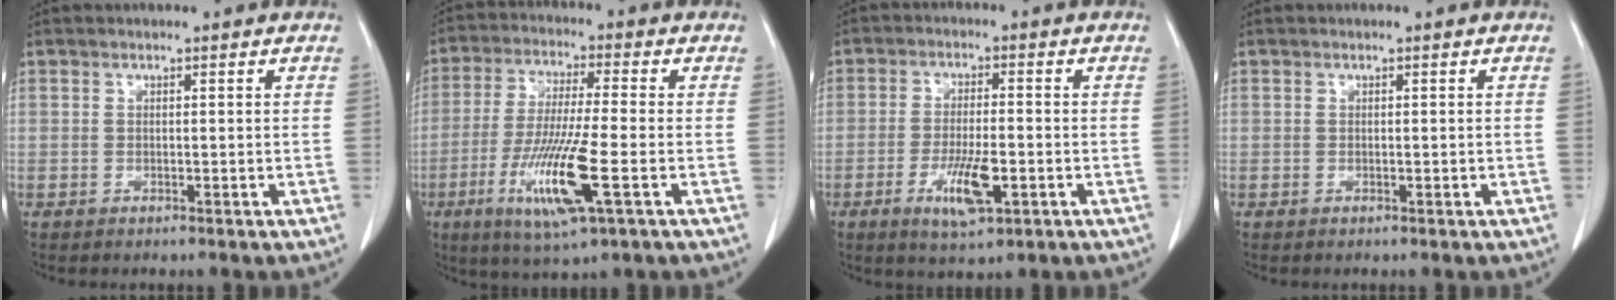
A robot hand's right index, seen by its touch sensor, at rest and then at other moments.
{"total": 13.1, "force": [-4.5, 0.6, 12.3], "torque": [-0.249, -0.026, -0.084]}
{"total": 7.4, "force": [-2.9, 1.7, 6.6], "torque": [-0.124, -0.011, -0.044]}
{"total": 0.0}